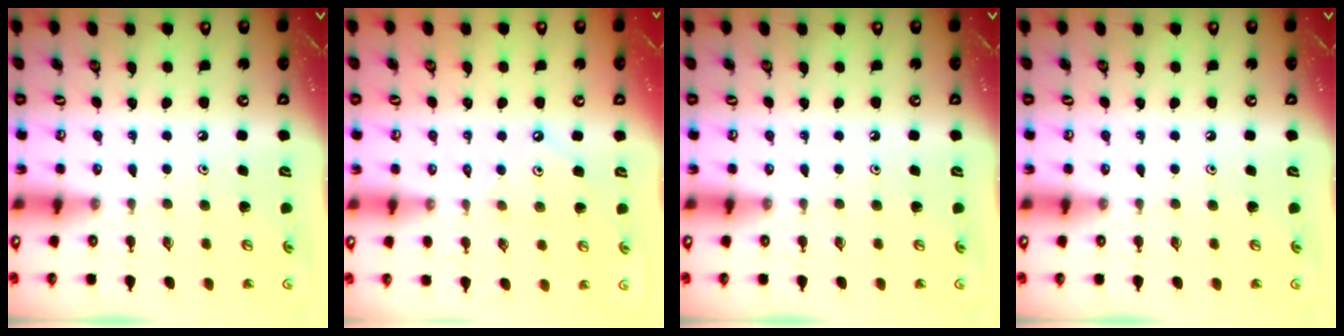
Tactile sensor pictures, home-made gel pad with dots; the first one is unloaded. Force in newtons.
{"total": 2.6, "press": 2.6, "slide": 0.4}
{"total": 0.0}
{"total": 0.0}